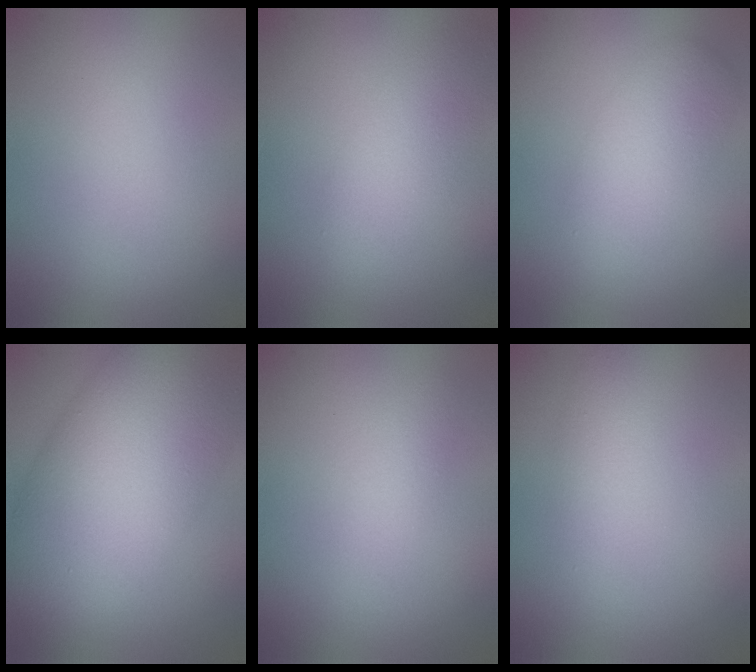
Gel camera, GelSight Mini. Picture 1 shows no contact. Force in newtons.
{"total": 3.4, "press": 3.4, "slide": 0.1}
{"total": 3.4, "press": 3.4, "slide": 0.2}
{"total": 11.9, "press": 11.8, "slide": 0.4}
{"total": 1.3, "press": 1.3, "slide": 0.1}
{"total": 2.0, "press": 2.0, "slide": 0.1}